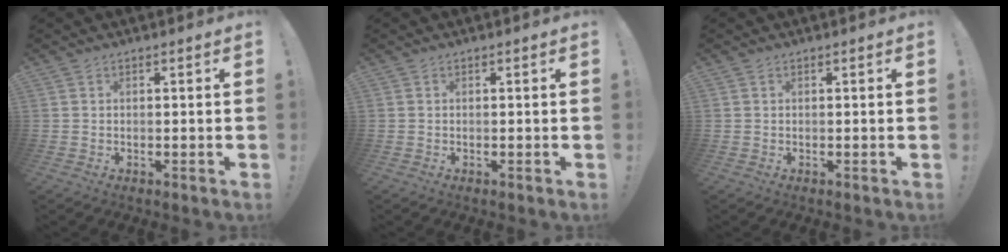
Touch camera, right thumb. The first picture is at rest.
{"total": 0.0}
{"total": 0.0}